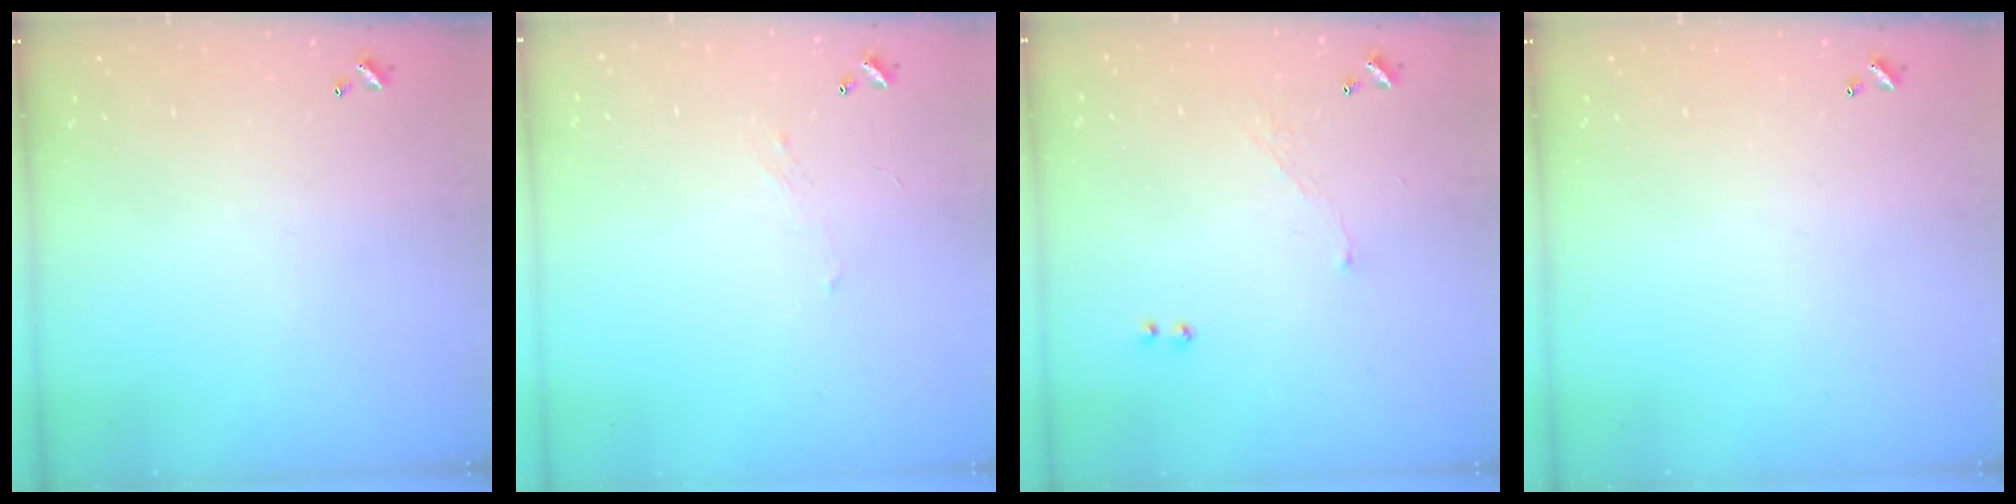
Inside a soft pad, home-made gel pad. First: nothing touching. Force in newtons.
{"total": 1.0, "press": 0.8, "slide": 0.5}
{"total": 4.0, "press": 4.0, "slide": 0.7}
{"total": 0.0}